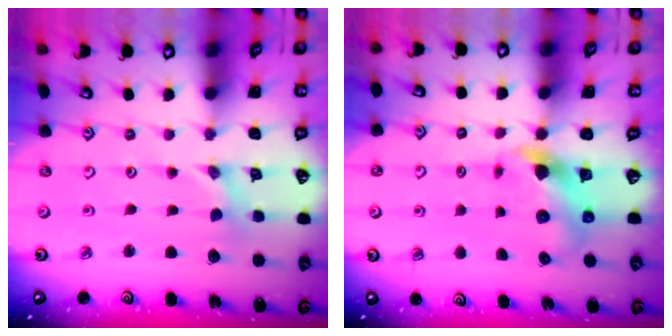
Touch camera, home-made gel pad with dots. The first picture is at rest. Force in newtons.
{"total": 7.1, "press": 7.0, "slide": 0.8}